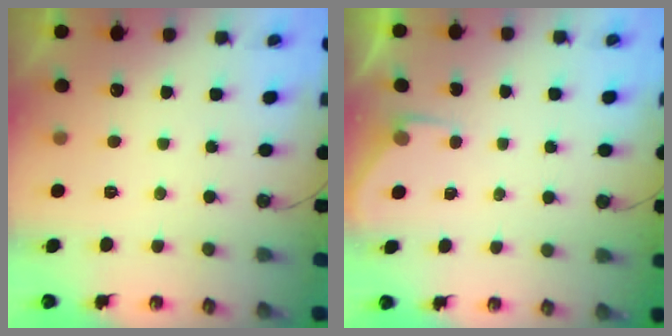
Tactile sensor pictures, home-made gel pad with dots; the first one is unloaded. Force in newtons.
{"total": 2.7, "press": 2.6, "slide": 0.5}